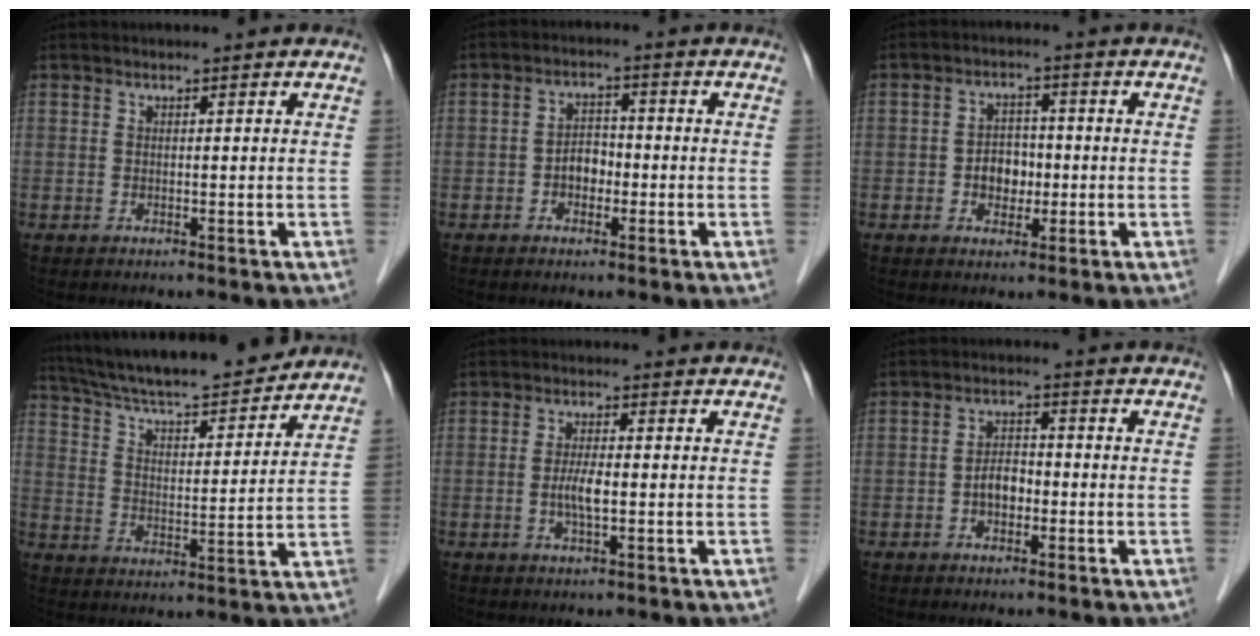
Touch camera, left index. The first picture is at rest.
{"total": 3.5, "force": [-1.7, 2.2, 2.1], "torque": [-0.035, 0.008, -0.033]}
{"total": 4.4, "force": [-1.4, 3.2, 2.7], "torque": [-0.046, 0.005, -0.022]}
{"total": 18.2, "force": [16.4, 2.2, 7.6], "torque": [-0.131, 0.009, 0.254]}
{"total": 3.3, "force": [-1.1, 0.6, 3.1], "torque": [-0.065, -0.007, -0.019]}
{"total": 3.6, "force": [-1.7, 2.0, 2.4], "torque": [-0.044, 0.007, -0.032]}